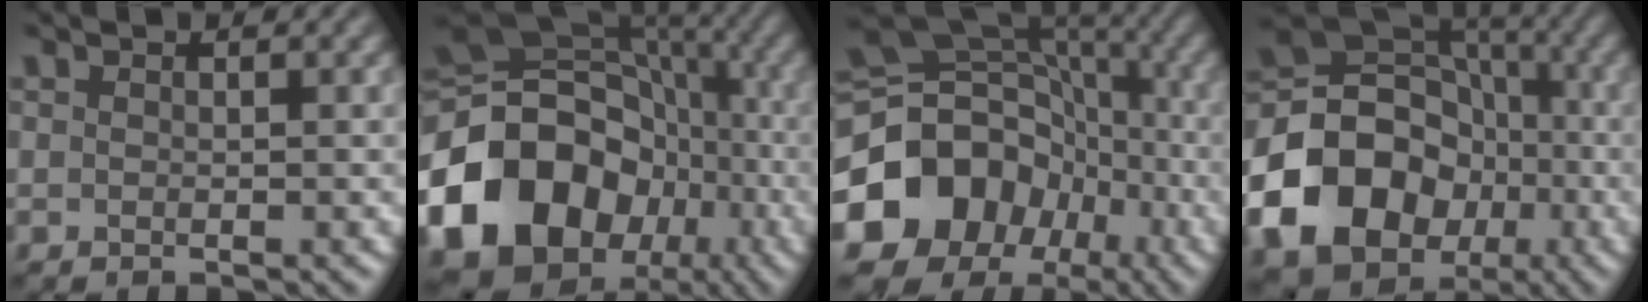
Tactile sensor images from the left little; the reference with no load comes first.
{"total": 21.7, "force": [-8.0, 17.4, 10.2], "torque": [-0.205, -0.028, -0.151]}
{"total": 16.7, "force": [-5.4, 14.3, 6.6], "torque": [-0.142, -0.014, -0.114]}
{"total": 17.8, "force": [-6.4, 14.9, 7.4], "torque": [-0.150, -0.019, -0.125]}